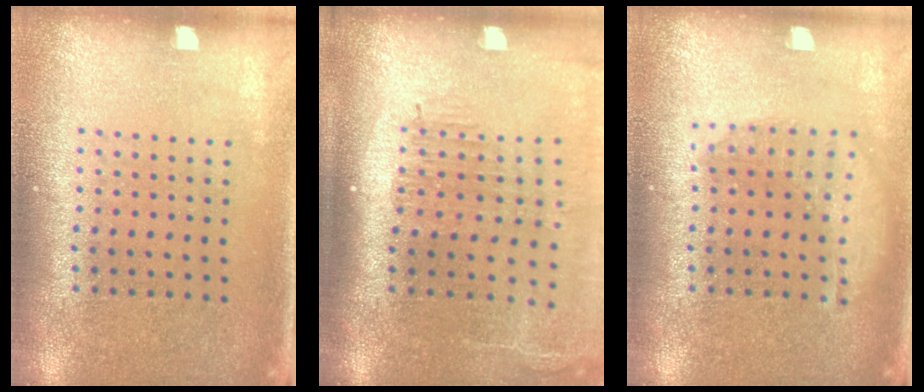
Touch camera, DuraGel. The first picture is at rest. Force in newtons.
{"total": 2.4, "press": 1.9, "slide": 1.4}
{"total": 1.4, "press": 1.3, "slide": 0.6}